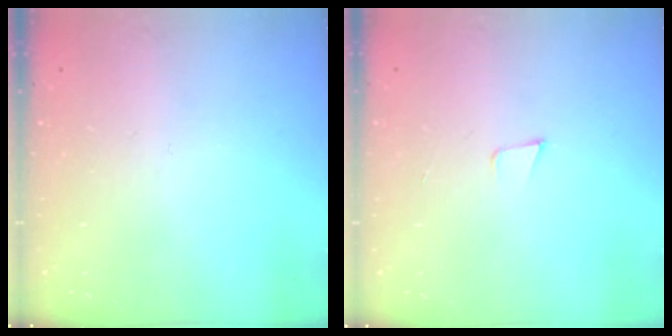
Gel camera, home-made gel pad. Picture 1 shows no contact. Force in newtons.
{"total": 3.4, "press": 2.1, "slide": 2.7}